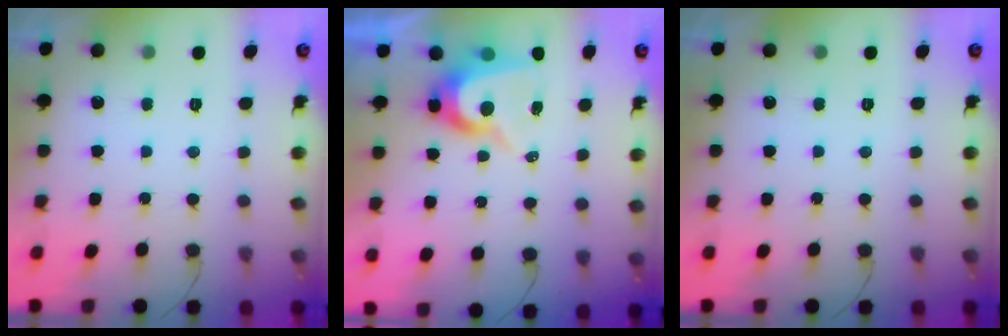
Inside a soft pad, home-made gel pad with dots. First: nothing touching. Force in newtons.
{"total": 9.2, "press": 9.2, "slide": 0.7}
{"total": 0.0}